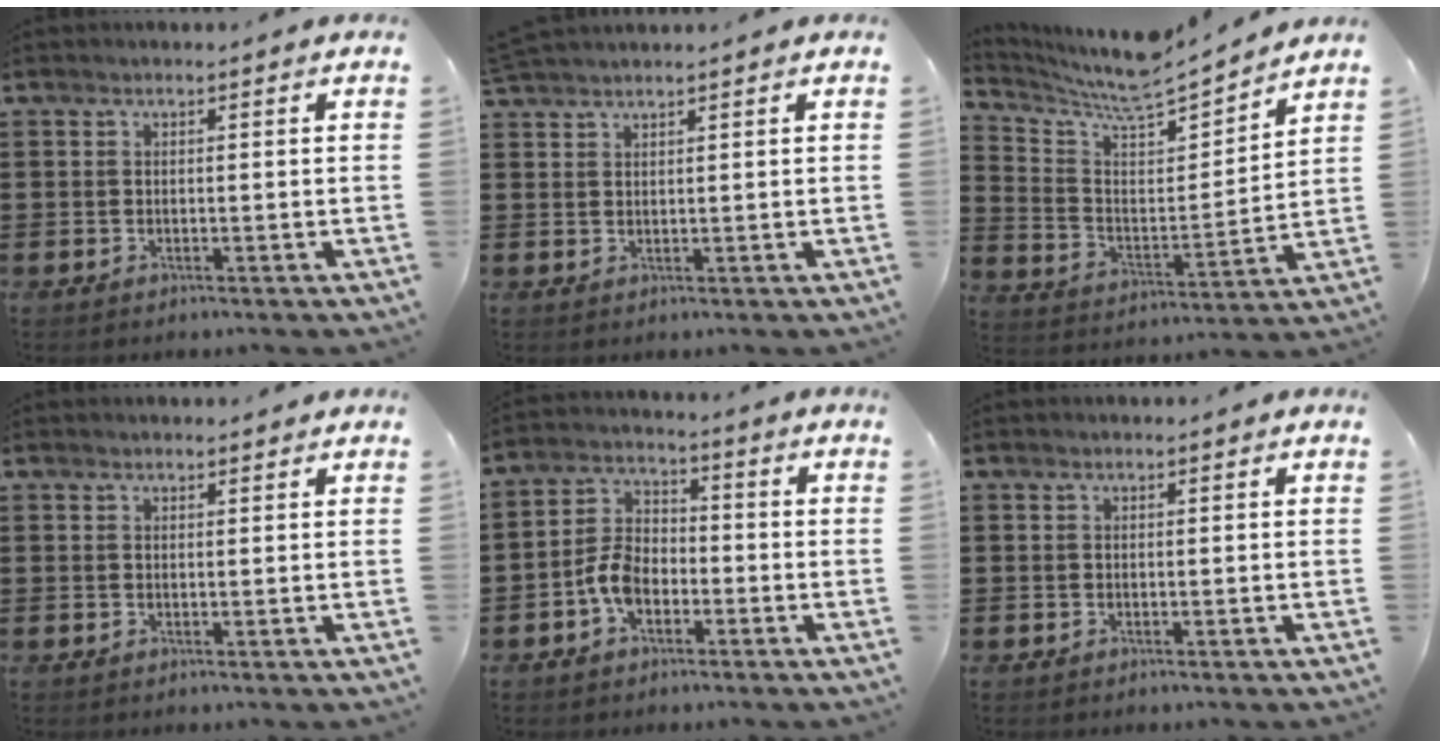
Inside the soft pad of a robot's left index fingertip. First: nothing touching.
{"total": 2.2, "force": [2.2, -0.1, 0.3], "torque": [-0.012, 0.001, 0.044]}
{"total": 7.4, "force": [6.9, 0.9, 2.6], "torque": [-0.083, -0.059, 0.116]}
{"total": 0.8, "force": [0.8, 0.2, 0.2], "torque": [-0.005, 0.001, 0.015]}
{"total": 6.2, "force": [-2.5, 4.1, 3.9], "torque": [-0.098, 0.008, -0.054]}
{"total": 0.0}